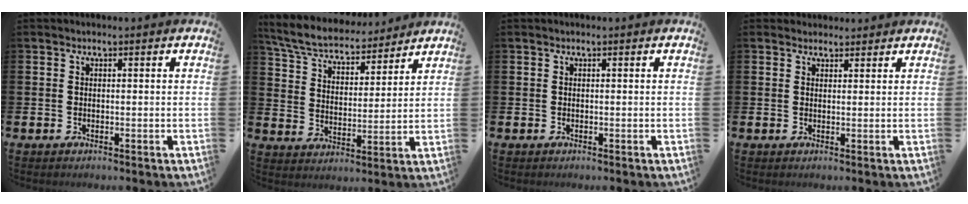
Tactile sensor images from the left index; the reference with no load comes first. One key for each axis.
{"total": 6.7, "fx": 6.2, "fy": 1.8, "fz": 1.7, "tx": -0.069, "ty": -0.041, "tz": 0.109}
{"total": 0.0}
{"total": 1.9, "fx": 1.8, "fy": 0.8, "fz": -0.1, "tx": 0.006, "ty": -0.004, "tz": 0.031}